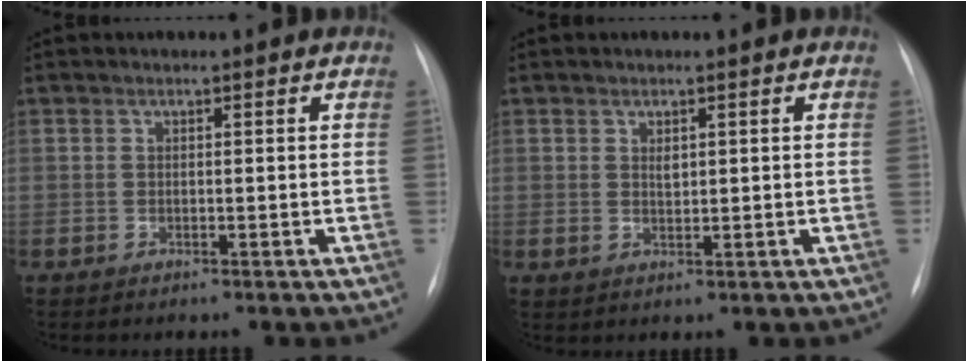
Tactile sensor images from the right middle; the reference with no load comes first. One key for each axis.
{"total": 1.3, "fx": 0.7, "fy": 0.6, "fz": 0.8, "tx": -0.015, "ty": 0.001, "tz": 0.017}